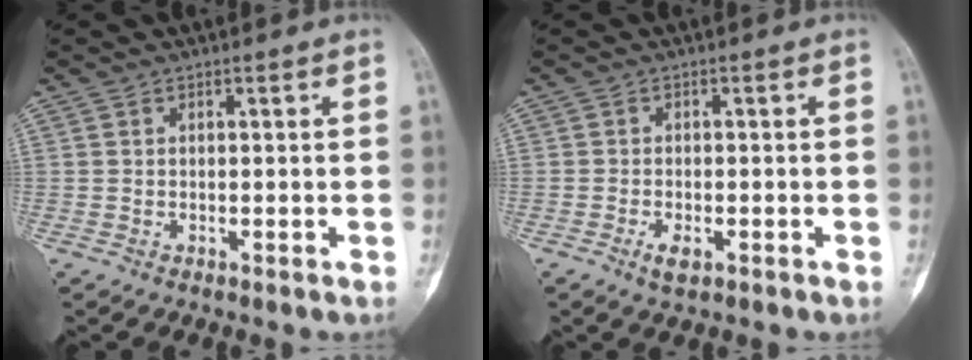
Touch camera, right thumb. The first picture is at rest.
{"total": 2.6, "force": [-1.2, 1.1, 2.0], "torque": [-0.037, 0.001, -0.021]}